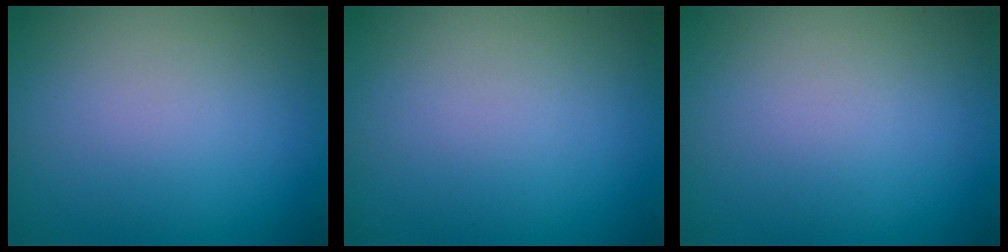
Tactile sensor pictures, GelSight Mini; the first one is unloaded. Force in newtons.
{"total": 0.0}
{"total": 0.0}